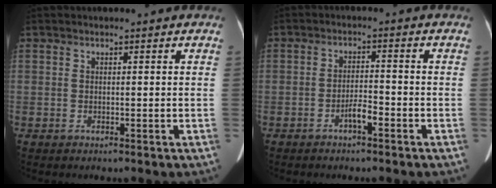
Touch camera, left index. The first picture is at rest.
{"total": 2.3, "force": [-1.4, 0.4, 1.8], "torque": [-0.030, 0.003, -0.025]}